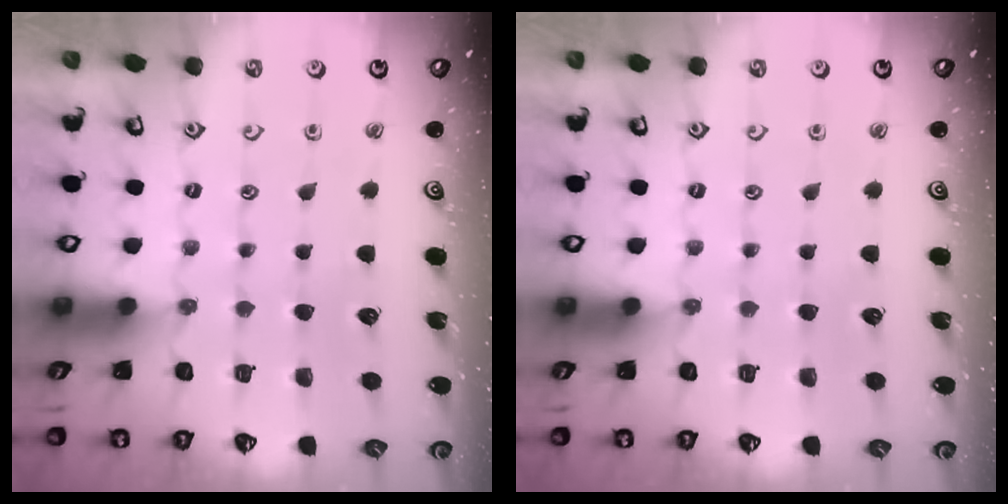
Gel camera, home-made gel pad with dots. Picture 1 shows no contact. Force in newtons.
{"total": 0.0}